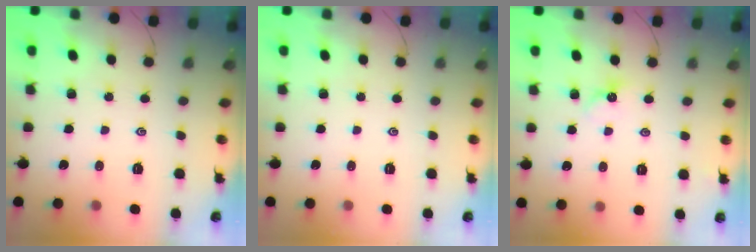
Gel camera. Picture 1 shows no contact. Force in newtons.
{"total": 0.0}
{"total": 3.9, "press": 3.9, "slide": 0.8}